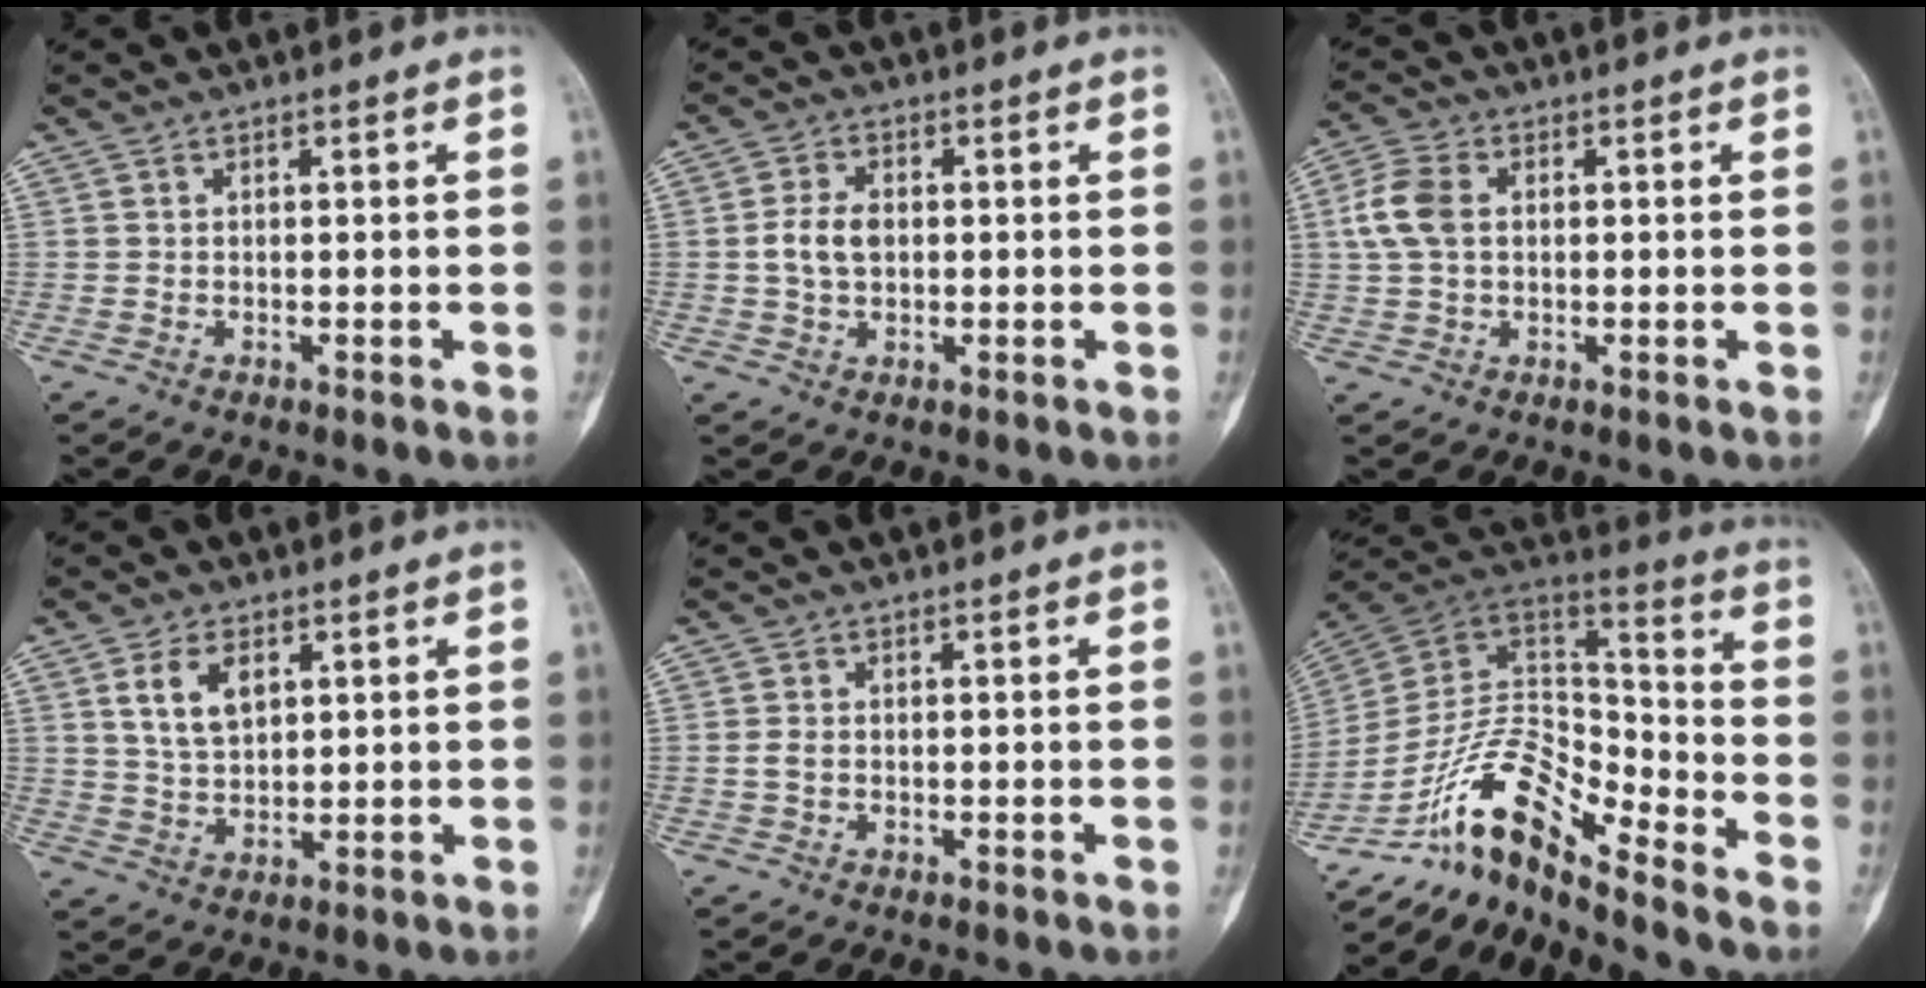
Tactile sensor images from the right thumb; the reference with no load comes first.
{"total": 5.2, "force": [0.1, 3.5, 3.9], "torque": [-0.076, 0.008, 0.000]}
{"total": 6.9, "force": [0.9, 4.7, 5.0], "torque": [-0.115, 0.015, 0.015]}
{"total": 6.8, "force": [2.7, 3.9, 4.8], "torque": [-0.077, -0.010, 0.057]}
{"total": 1.2, "force": [-0.2, 0.9, 0.8], "torque": [-0.018, 0.001, -0.005]}
{"total": 16.4, "force": [-12.6, 5.1, 9.3], "torque": [-0.152, 0.109, -0.230]}